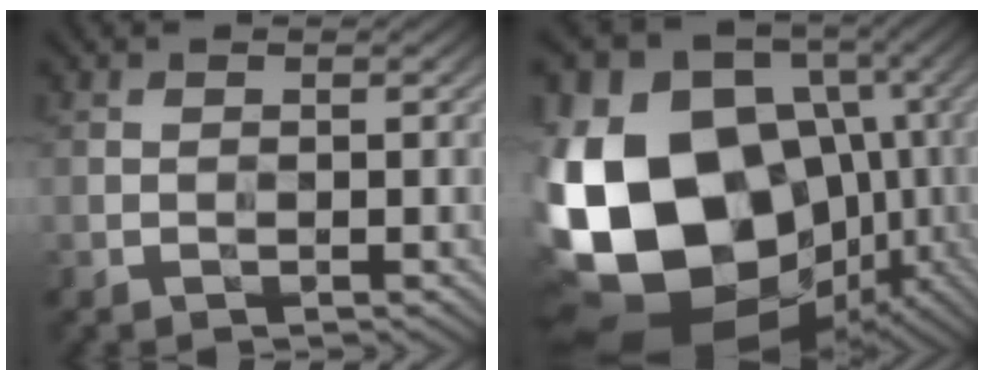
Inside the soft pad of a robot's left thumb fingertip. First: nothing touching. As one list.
[{"total": 22.8, "force": [-2.8, 17.5, 14.3], "torque": [-0.354, -0.039, -0.008]}]